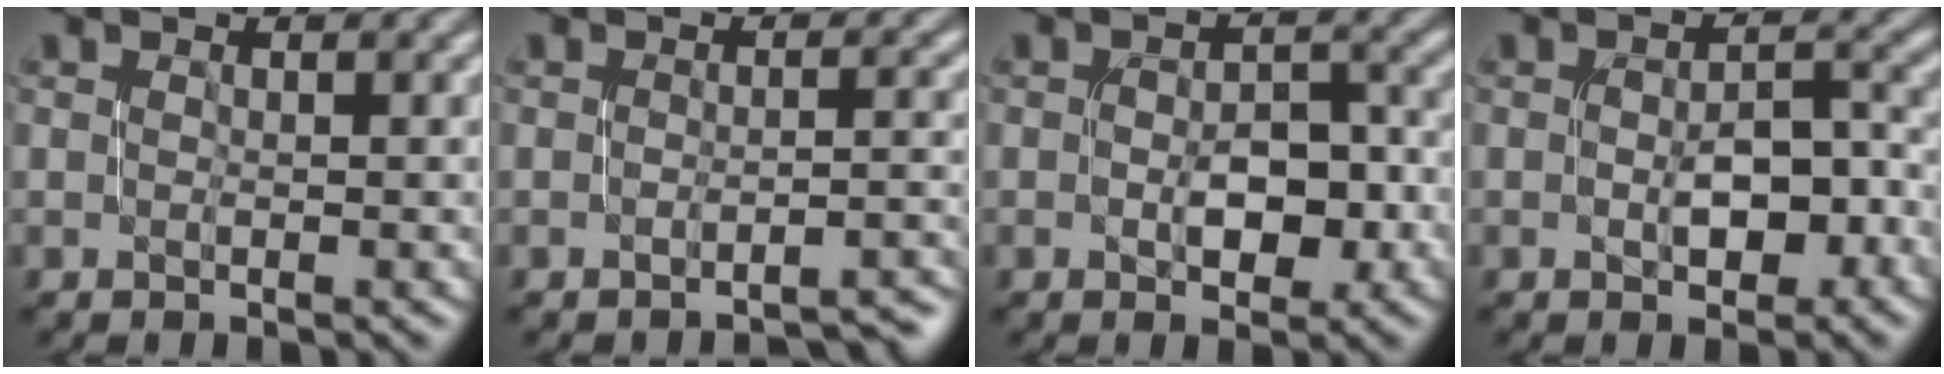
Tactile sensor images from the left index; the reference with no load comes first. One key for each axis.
{"total": 2.7, "fx": -2.4, "fy": 0.5, "fz": 1.2, "tx": -0.006, "ty": 0.006, "tz": -0.033}
{"total": 3.4, "fx": -0.9, "fy": 1.9, "fz": 2.7, "tx": -0.045, "ty": 0.003, "tz": -0.012}
{"total": 3.5, "fx": -1.1, "fy": 1.7, "fz": 2.8, "tx": -0.048, "ty": 0.005, "tz": -0.016}